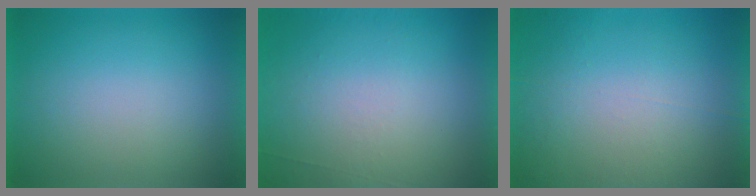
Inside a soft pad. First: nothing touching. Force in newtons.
{"total": 6.8}
{"total": 7.0}